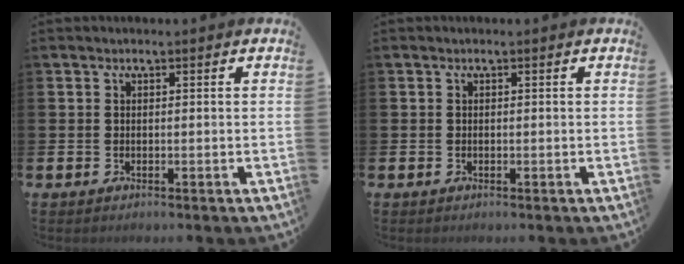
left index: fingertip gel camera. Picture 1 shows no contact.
{"total": 0.0}